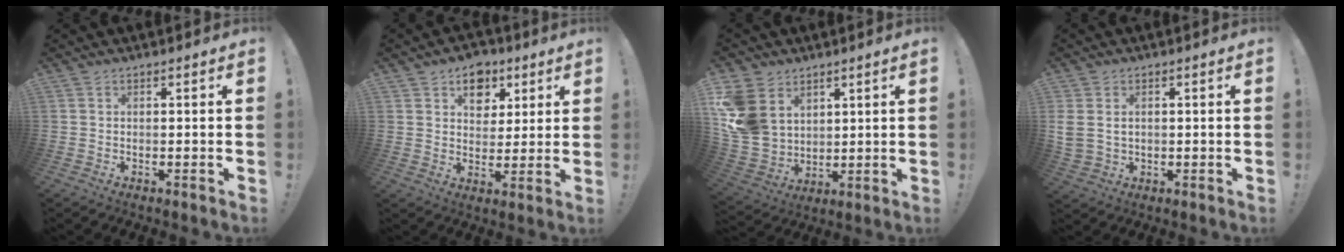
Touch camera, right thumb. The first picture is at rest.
{"total": 9.7, "force": [5.0, 7.5, 3.4], "torque": [-0.033, -0.029, 0.096]}
{"total": 14.7, "force": [5.7, 11.5, 7.1], "torque": [-0.145, -0.030, 0.115]}
{"total": 5.3, "force": [1.2, 4.4, 2.8], "torque": [-0.057, -0.003, 0.023]}